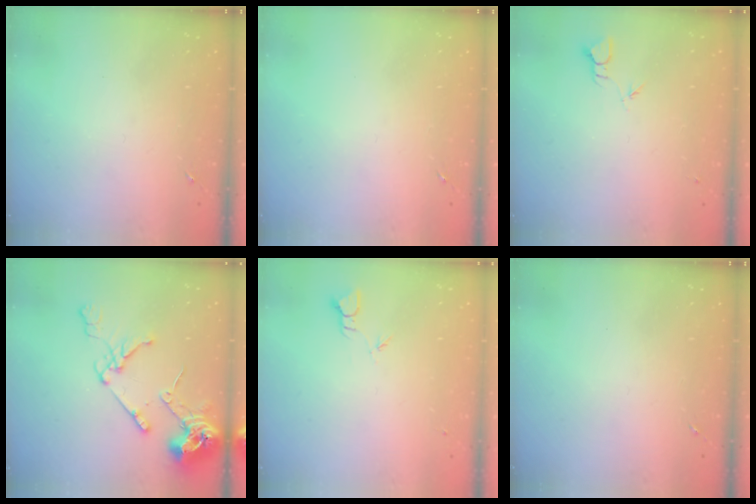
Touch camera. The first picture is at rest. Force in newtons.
{"total": 0.0}
{"total": 2.3, "press": 2.3, "slide": 0.1}
{"total": 15.7, "press": 15.6, "slide": 2.0}
{"total": 1.8, "press": 1.8, "slide": 0.0}
{"total": 0.0}